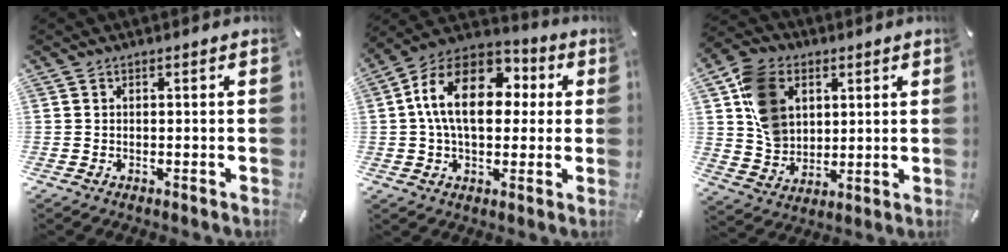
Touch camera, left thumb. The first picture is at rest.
{"total": 17.5, "force": [2.8, 11.7, 12.7], "torque": [-0.249, 0.008, 0.048]}
{"total": 12.8, "force": [4.0, 10.5, 6.1], "torque": [-0.128, 0.008, 0.082]}